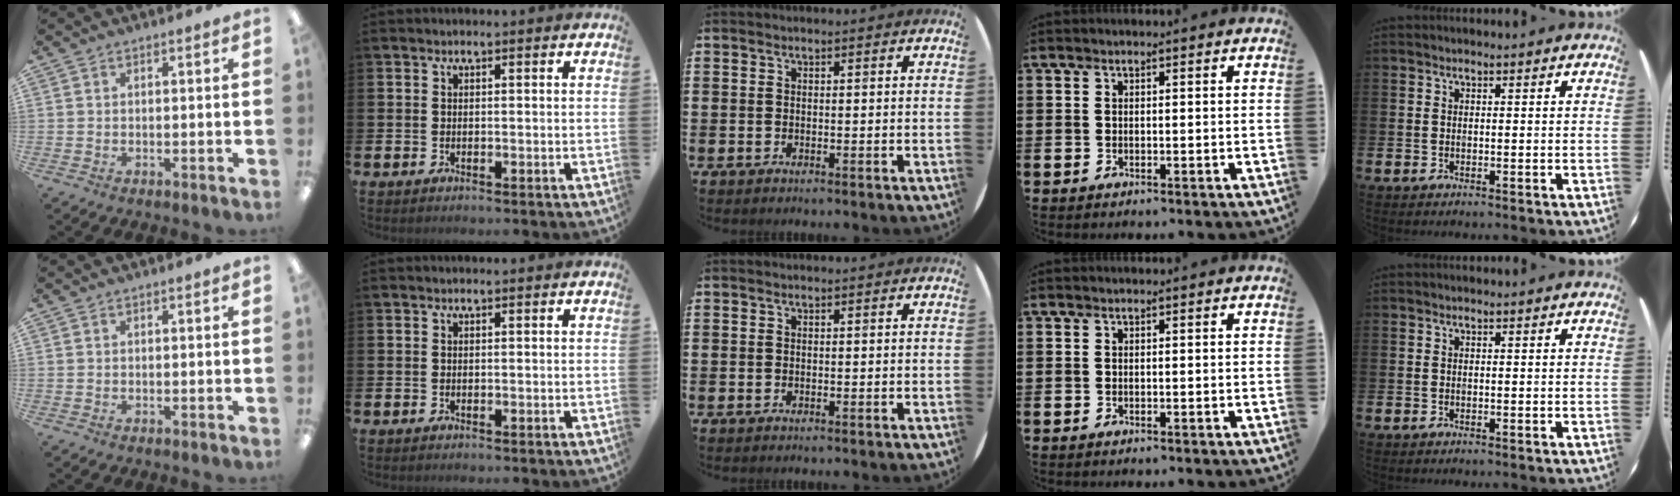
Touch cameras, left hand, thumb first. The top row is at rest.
{}